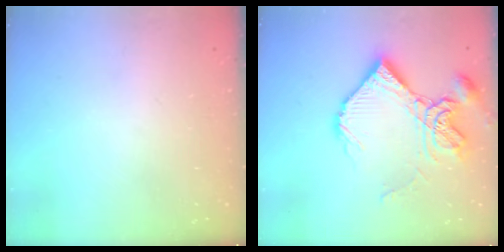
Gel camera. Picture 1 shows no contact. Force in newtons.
{"total": 17.2, "press": 17.1, "slide": 2.3}